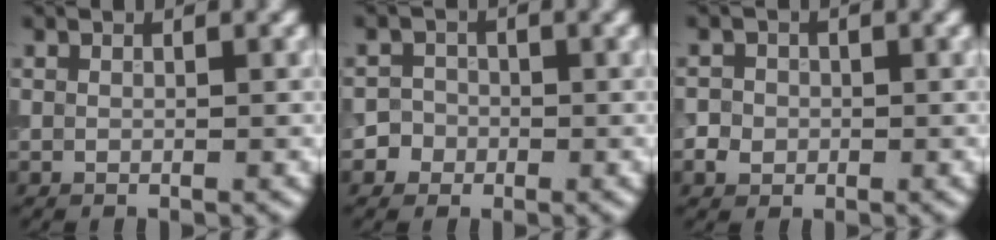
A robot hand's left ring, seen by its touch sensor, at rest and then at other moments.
{"total": 2.6, "force": [-1.0, 2.4, 0.2], "torque": [0.026, 0.006, -0.026]}
{"total": 2.2, "force": [-0.4, 2.1, 0.6], "torque": [0.005, 0.005, -0.012]}